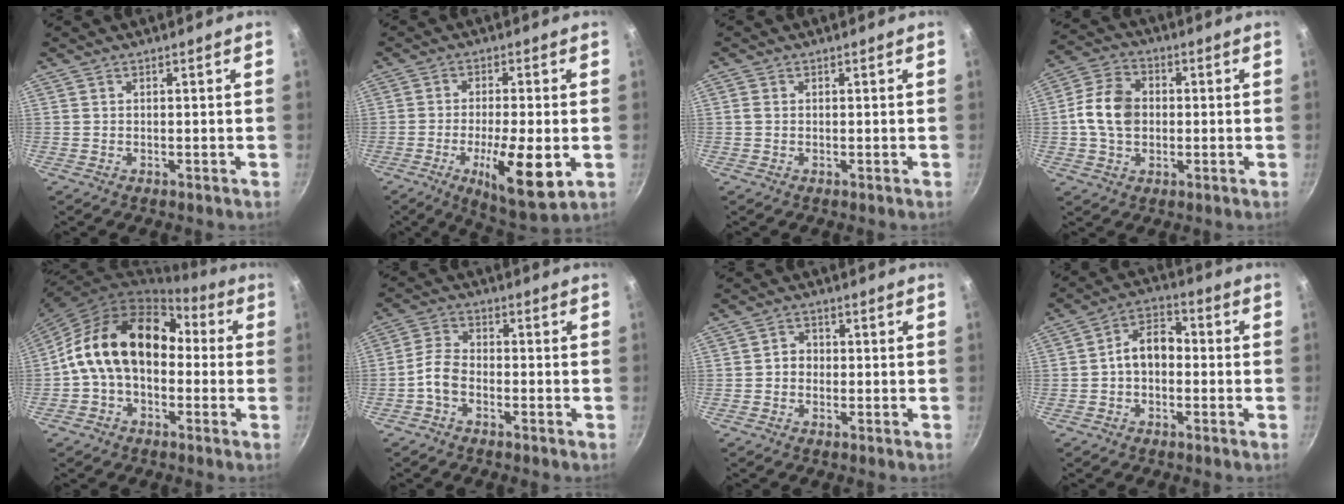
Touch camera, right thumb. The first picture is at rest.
{"total": 12.5, "force": [-3.5, 3.3, 11.5], "torque": [-0.190, -0.001, -0.054]}
{"total": 0.9, "force": [0.0, 0.7, 0.6], "torque": [-0.013, 0.003, -0.002]}
{"total": 10.1, "force": [0.0, 7.5, 6.7], "torque": [-0.110, 0.018, -0.012]}
{"total": 17.9, "force": [0.2, 12.4, 12.9], "torque": [-0.189, 0.056, -0.015]}
{"total": 4.8, "force": [-2.4, 2.8, 3.1], "torque": [-0.064, 0.031, -0.057]}
{"total": 2.7, "force": [-0.5, 2.3, 1.2], "torque": [-0.003, 0.010, -0.011]}
{"total": 7.8, "force": [-0.8, 5.4, 5.6], "torque": [-0.065, 0.033, -0.029]}